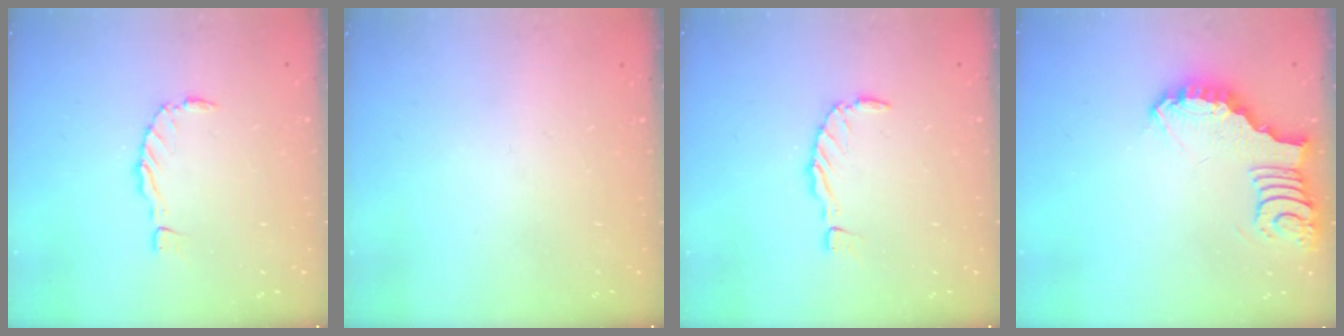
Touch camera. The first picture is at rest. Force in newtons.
{"total": 0.0}
{"total": 0.0}
{"total": 4.0, "press": 3.9, "slide": 0.3}